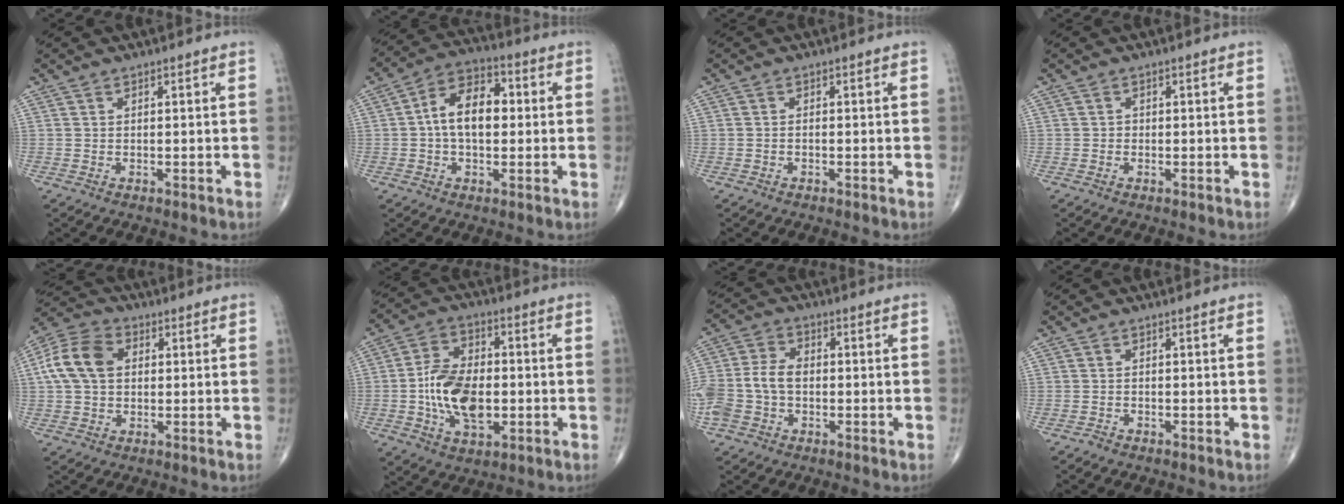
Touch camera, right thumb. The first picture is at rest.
{"total": 10.7, "force": [0.5, 6.5, 8.5], "torque": [-0.138, 0.027, -0.002]}
{"total": 0.5, "force": [-0.3, 0.2, 0.3], "torque": [-0.007, 0.003, -0.006]}
{"total": 0.6, "force": [-0.2, 0.5, 0.2], "torque": [0.002, 0.003, -0.006]}
{"total": 11.1, "force": [1.7, 7.9, 7.6], "torque": [-0.145, 0.023, 0.023]}
{"total": 14.0, "force": [-1.8, 8.3, 11.1], "torque": [-0.187, 0.013, -0.032]}
{"total": 10.1, "force": [-1.6, 7.1, 7.0], "torque": [-0.155, 0.029, -0.036]}
{"total": 0.7, "force": [-0.6, 0.3, 0.1], "torque": [-0.005, -0.001, -0.016]}